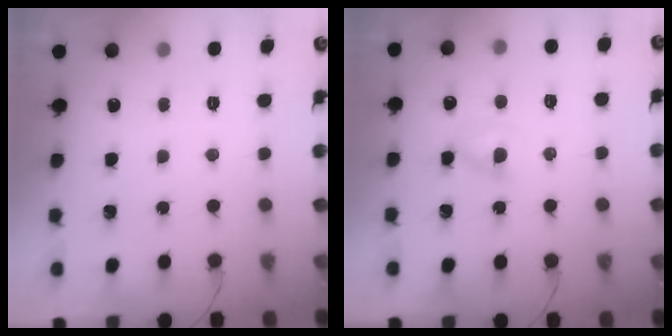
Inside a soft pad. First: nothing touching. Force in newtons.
{"total": 2.8, "press": 2.5, "slide": 1.3}